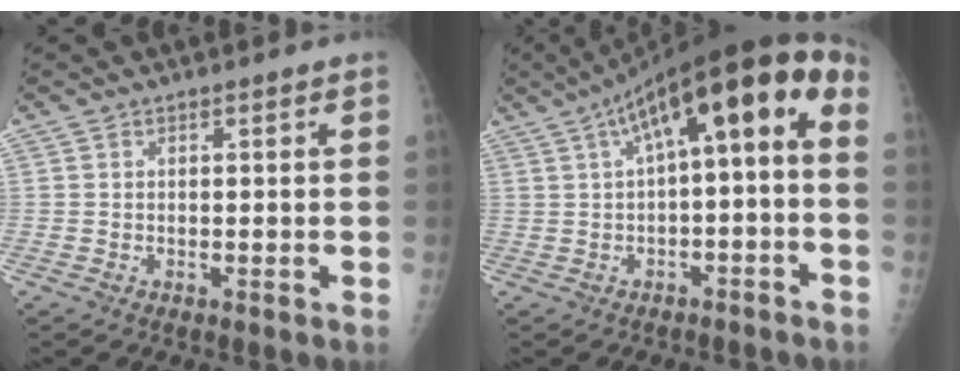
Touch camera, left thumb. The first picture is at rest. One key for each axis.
{"total": 13.6, "fx": 1.7, "fy": 4.6, "fz": 12.6, "tx": -0.188, "ty": 0.063, "tz": 0.023}